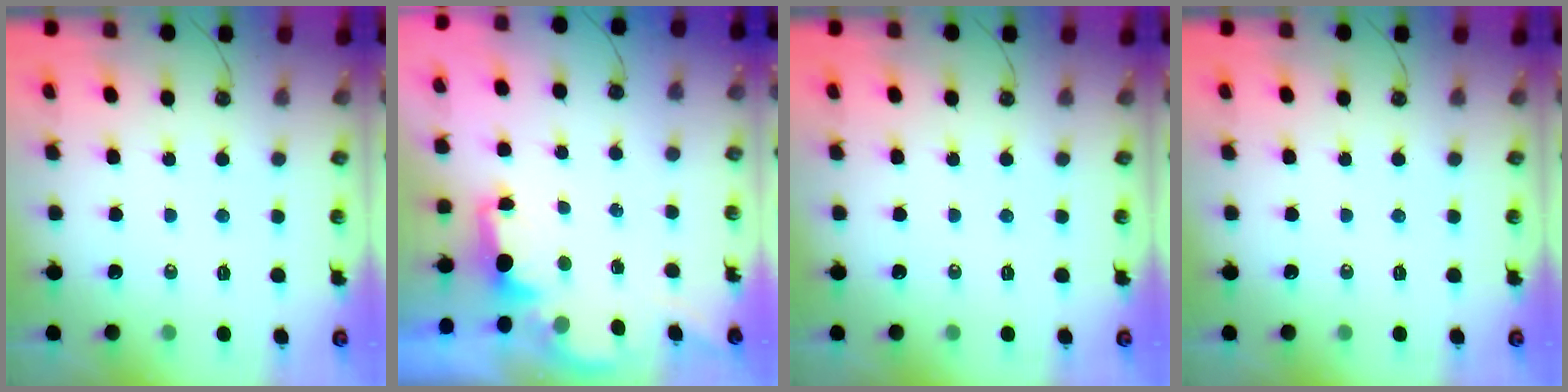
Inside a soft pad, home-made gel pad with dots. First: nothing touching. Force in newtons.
{"total": 1.9, "press": 1.7, "slide": 0.8}
{"total": 0.0}
{"total": 0.0}